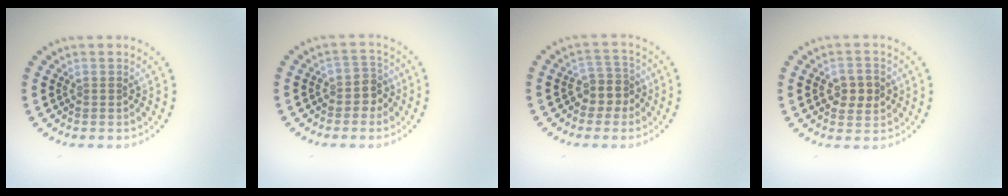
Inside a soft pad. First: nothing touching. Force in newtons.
{"total": 2.0, "press": 1.7, "slide": 1.1}
{"total": 2.7, "press": 2.2, "slide": 1.5}
{"total": 2.7, "press": 2.7, "slide": 0.1}